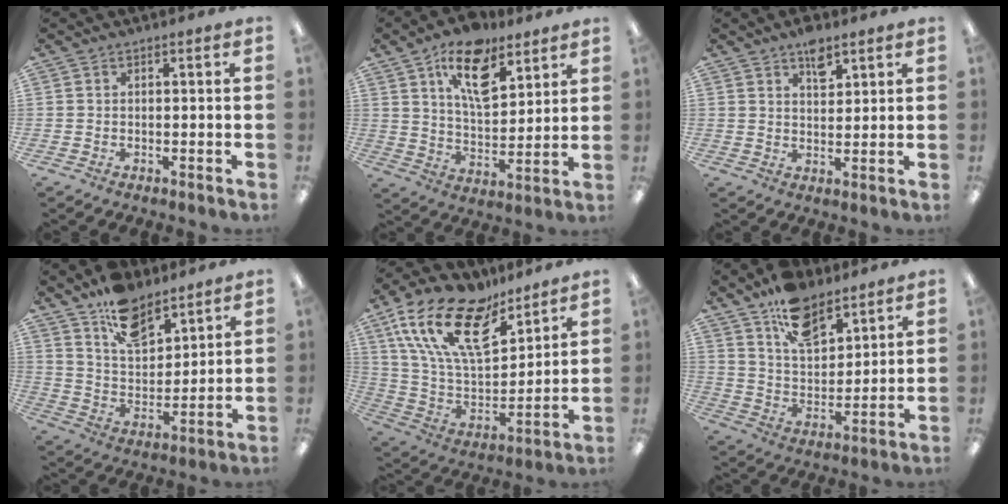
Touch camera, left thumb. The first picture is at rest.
{"total": 15.2, "force": [9.2, 7.4, 9.6], "torque": [-0.148, -0.034, 0.160]}
{"total": 5.9, "force": [4.0, 2.9, 3.3], "torque": [-0.041, -0.020, 0.067]}
{"total": 12.1, "force": [9.1, 6.0, 5.2], "torque": [-0.082, -0.053, 0.168]}
{"total": 21.4, "force": [13.1, 9.8, 13.8], "torque": [-0.271, -0.069, 0.235]}
{"total": 12.6, "force": [9.0, 6.5, 5.9], "torque": [-0.094, -0.047, 0.165]}